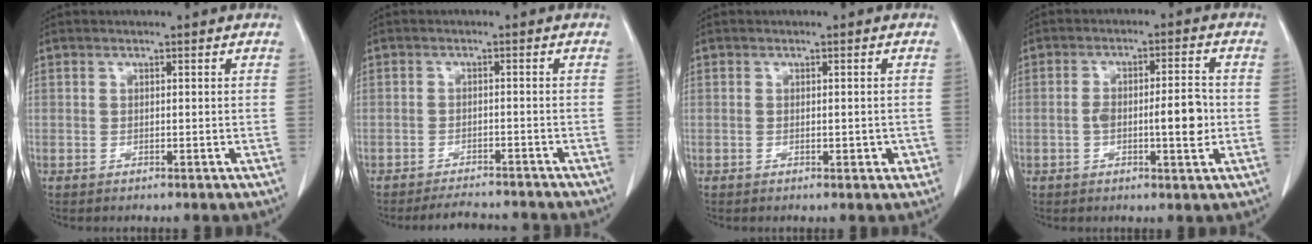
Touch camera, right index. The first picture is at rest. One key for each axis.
{"total": 5.4, "fx": -5.3, "fy": 1.1, "fz": 0.6, "tx": -0.006, "ty": -0.001, "tz": -0.074}
{"total": 1.5, "fx": -0.3, "fy": 0.9, "fz": 1.2, "tx": -0.011, "ty": 0.001, "tz": 0.002}
{"total": 6.9, "fx": -1.0, "fy": 1.7, "fz": 6.6, "tx": -0.113, "ty": 0.011, "tz": -0.013}